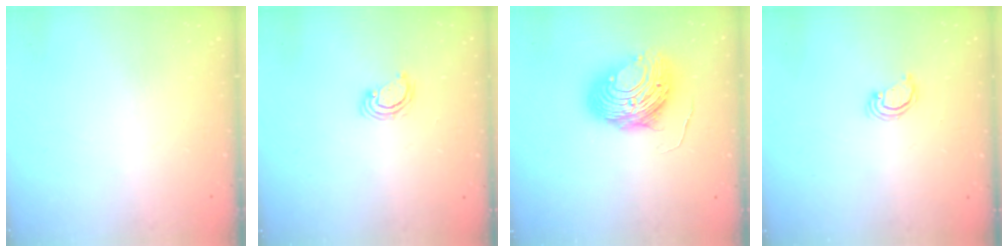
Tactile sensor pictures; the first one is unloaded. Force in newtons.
{"total": 3.6, "press": 3.6, "slide": 0.4}
{"total": 12.7, "press": 12.7, "slide": 1.3}
{"total": 2.6, "press": 2.6, "slide": 0.2}